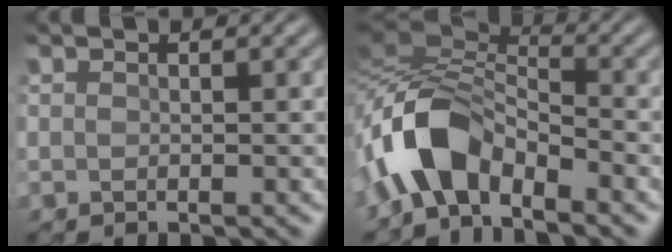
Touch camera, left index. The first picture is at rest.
{"total": 6.5, "force": [-4.0, 2.7, 4.4], "torque": [-0.094, 0.011, -0.090]}